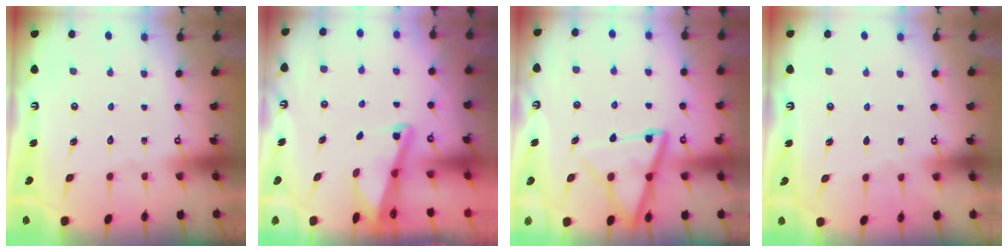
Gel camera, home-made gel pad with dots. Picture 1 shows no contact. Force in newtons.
{"total": 2.1, "press": 2.0, "slide": 0.3}
{"total": 11.0, "press": 10.9, "slide": 1.3}
{"total": 2.4, "press": 2.4, "slide": 0.4}